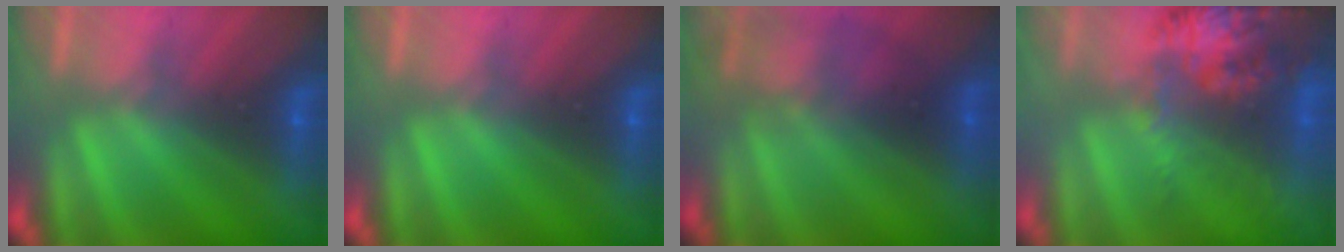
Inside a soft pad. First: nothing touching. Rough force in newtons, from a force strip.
{"total": 0.0}
{"total": 2.2}
{"total": 8.0}